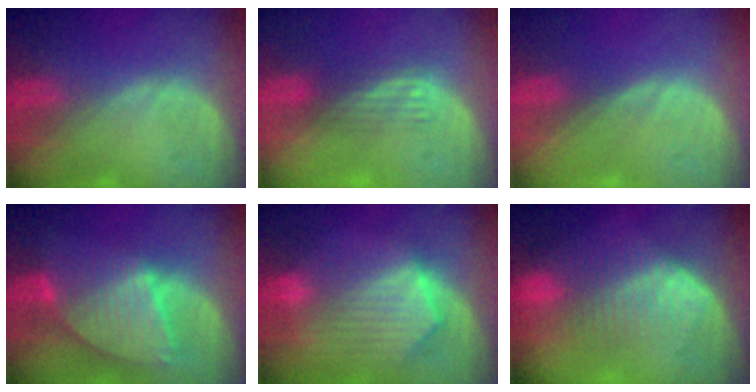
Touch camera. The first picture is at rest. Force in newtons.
{"total": 2.9, "press": 2.7, "slide": 1.2}
{"total": 0.0}
{"total": 9.2, "press": 7.8, "slide": 4.9}
{"total": 10.4, "press": 9.1, "slide": 4.9}
{"total": 8.2, "press": 7.5, "slide": 3.5}